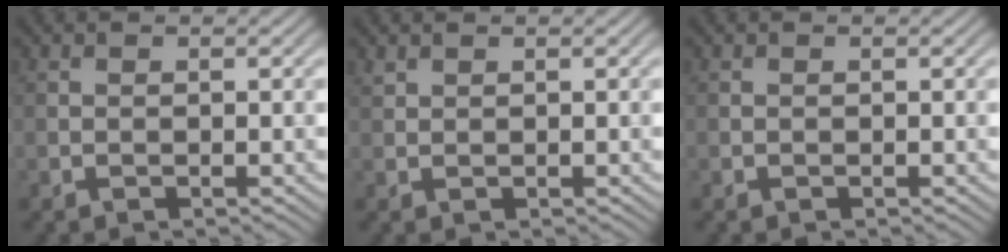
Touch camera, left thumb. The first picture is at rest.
{"total": 0.7, "force": [0.7, 0.2, 0.2], "torque": [-0.010, 0.002, 0.018]}
{"total": 0.0}